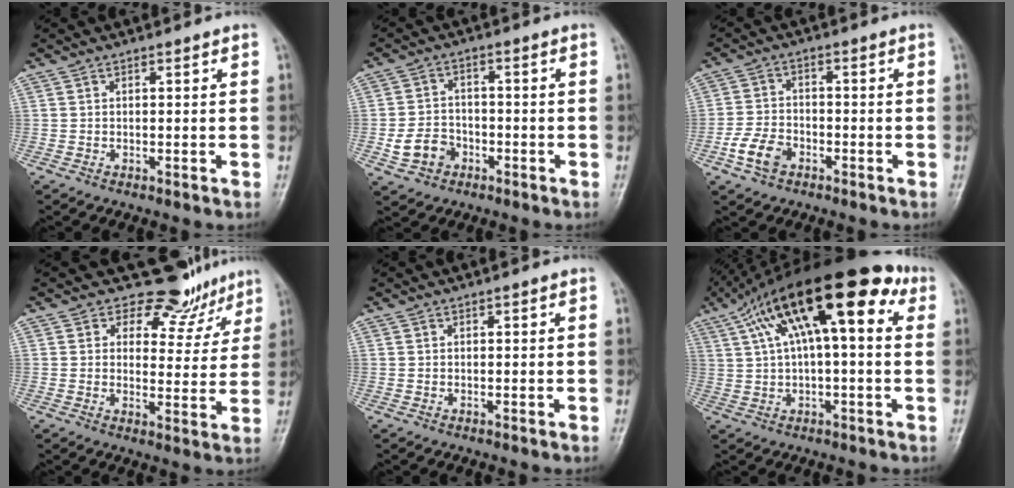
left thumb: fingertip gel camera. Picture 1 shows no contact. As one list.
[{"total": 6.4, "force": [-2.3, 5.3, 2.7], "torque": [-0.034, 0.022, -0.039]}, {"total": 6.1, "force": [-3.0, 4.1, 3.4], "torque": [-0.063, 0.016, -0.059]}, {"total": 9.7, "force": [7.8, 5.5, 1.3], "torque": [0.026, -0.055, 0.089]}, {"total": 0.0}, {"total": 20.1, "force": [6.7, 7.2, 17.5], "torque": [-0.274, 0.041, 0.100]}]